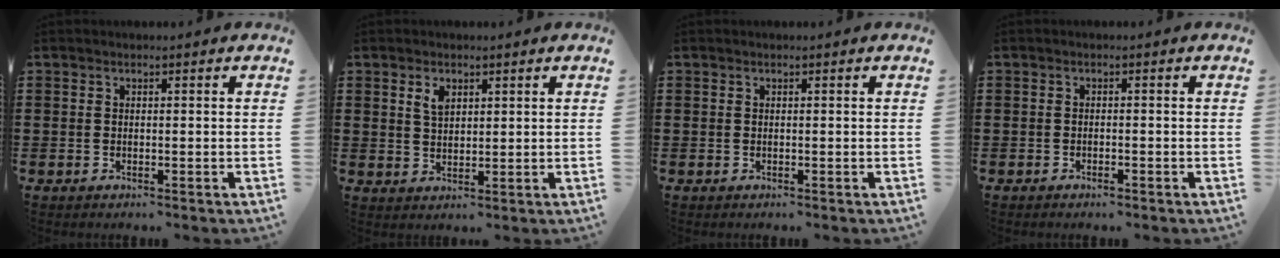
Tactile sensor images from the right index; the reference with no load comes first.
{"total": 2.6, "force": [1.4, 1.4, 1.6], "torque": [-0.037, 0.004, 0.026]}
{"total": 0.0}
{"total": 0.7, "force": [-0.6, 0.1, 0.3], "torque": [-0.008, -0.004, -0.012]}